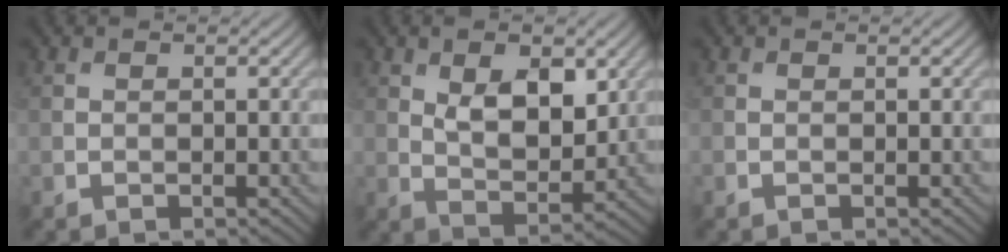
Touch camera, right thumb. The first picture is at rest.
{"total": 6.9, "force": [2.5, 3.6, 5.4], "torque": [-0.098, -0.006, 0.045]}
{"total": 0.0}